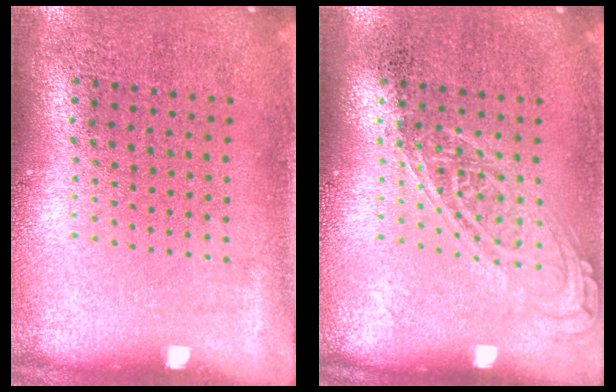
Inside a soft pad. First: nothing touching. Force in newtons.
{"total": 1.8, "press": 1.8, "slide": 0.2}